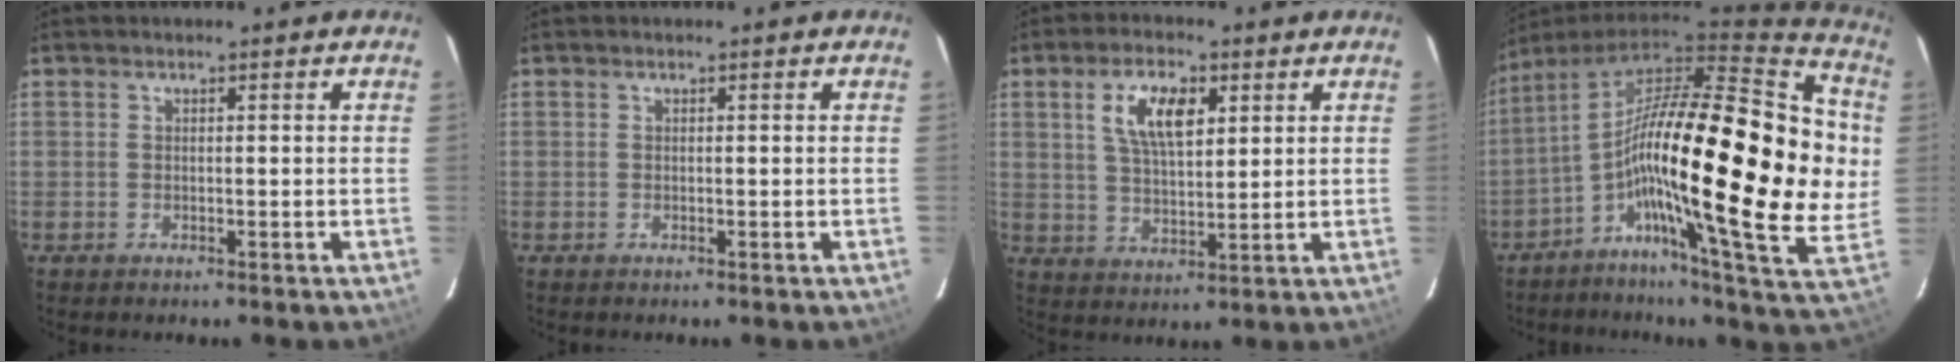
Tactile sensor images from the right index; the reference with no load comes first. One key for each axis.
{"total": 0.0}
{"total": 8.6, "fx": 3.4, "fy": 3.8, "fz": 6.9, "tx": -0.132, "ty": 0.011, "tz": 0.065}
{"total": 30.4, "fx": 1.8, "fy": 7.0, "fz": 29.5, "tx": -0.448, "ty": 0.002, "tz": 0.008}